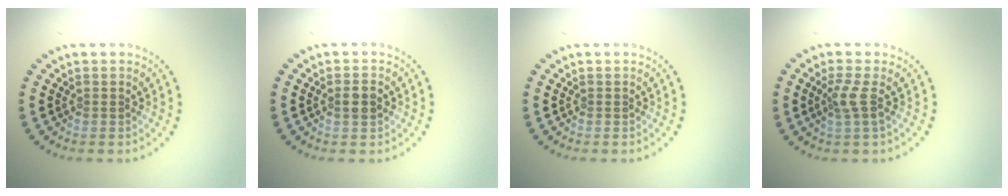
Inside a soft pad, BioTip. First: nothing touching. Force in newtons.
{"total": 1.6, "press": 1.6, "slide": 0.3}
{"total": 0.0}
{"total": 1.9, "press": 1.4, "slide": 1.3}